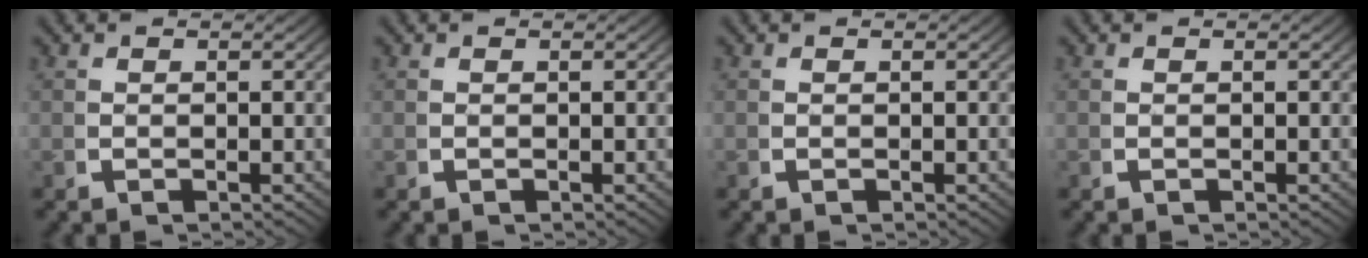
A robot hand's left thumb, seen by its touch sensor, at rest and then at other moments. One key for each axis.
{"total": 0.0}
{"total": 0.0}
{"total": 0.0}